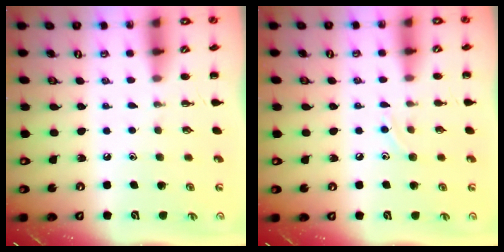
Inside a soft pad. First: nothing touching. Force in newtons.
{"total": 7.3, "press": 7.0, "slide": 1.9}